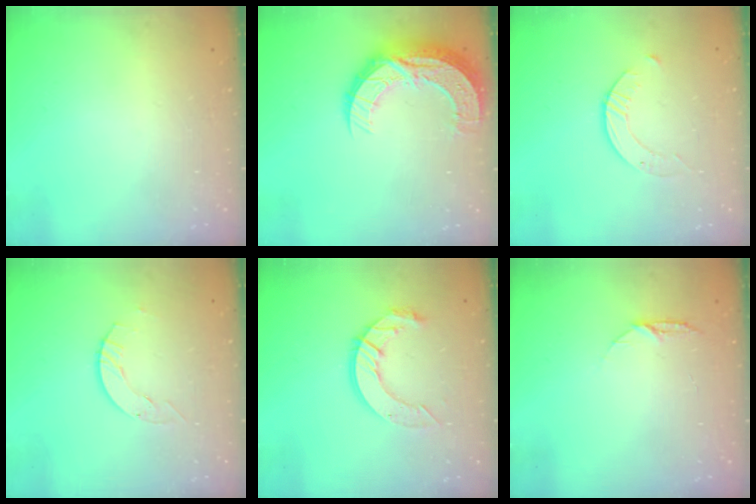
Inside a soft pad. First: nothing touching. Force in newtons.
{"total": 15.3, "press": 15.3, "slide": 1.1}
{"total": 2.7, "press": 2.7, "slide": 0.3}
{"total": 2.1, "press": 2.1, "slide": 0.3}
{"total": 11.1, "press": 11.1, "slide": 1.0}
{"total": 4.8, "press": 4.8, "slide": 0.6}